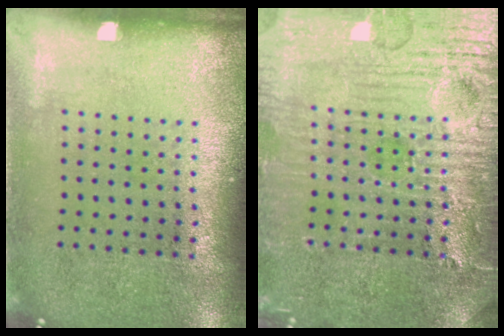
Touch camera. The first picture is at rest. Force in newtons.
{"total": 6.4, "press": 6.4, "slide": 0.7}